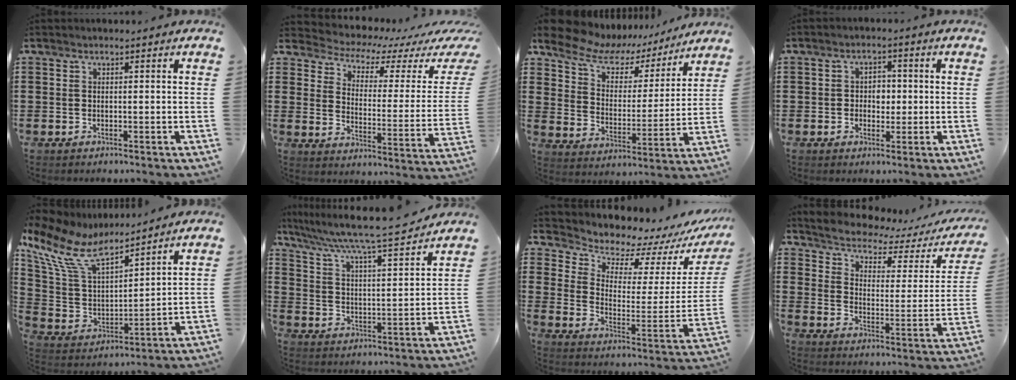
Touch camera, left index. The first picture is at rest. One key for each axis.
{"total": 3.5, "fx": 3.2, "fy": 1.0, "fz": 1.2, "tx": -0.048, "ty": -0.028, "tz": 0.046}
{"total": 8.0, "fx": 6.2, "fy": 3.9, "fz": 3.1, "tx": -0.087, "ty": -0.032, "tz": 0.107}
{"total": 3.1, "fx": -0.2, "fy": 2.5, "fz": 1.9, "tx": -0.036, "ty": 0.005, "tz": -0.011}
{"total": 11.2, "fx": 8.1, "fy": 4.5, "fz": 6.4, "tx": -0.169, "ty": -0.043, "tz": 0.143}
{"total": 7.5, "fx": 6.6, "fy": -0.4, "fz": 3.5, "tx": -0.096, "ty": -0.045, "tz": 0.105}
{"total": 7.1, "fx": 6.8, "fy": 1.8, "fz": 0.3, "tx": -0.044, "ty": -0.069, "tz": 0.119}
{"total": 3.5, "fx": 3.2, "fy": 0.6, "fz": 1.4, "tx": -0.049, "ty": -0.029, "tz": 0.045}